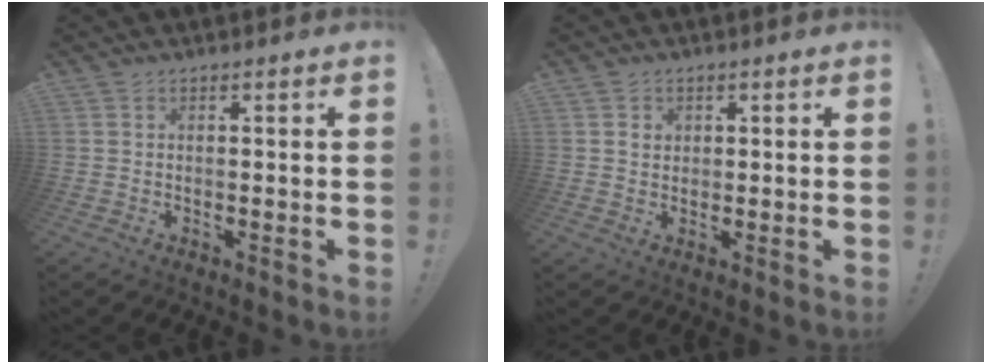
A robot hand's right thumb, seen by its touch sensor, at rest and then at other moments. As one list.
[{"total": 2.3, "force": [0.8, 2.0, 0.8], "torque": [-0.003, -0.002, 0.011]}]